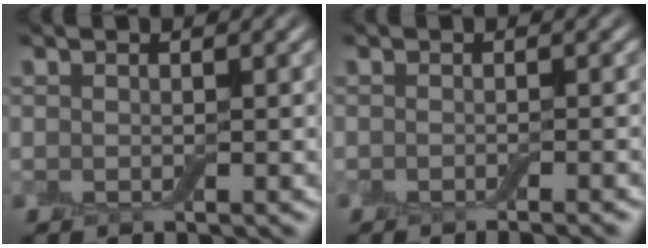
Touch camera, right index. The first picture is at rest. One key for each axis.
{"total": 1.9, "fx": -1.3, "fy": 0.3, "fz": 1.3, "tx": -0.011, "ty": -0.002, "tz": -0.017}